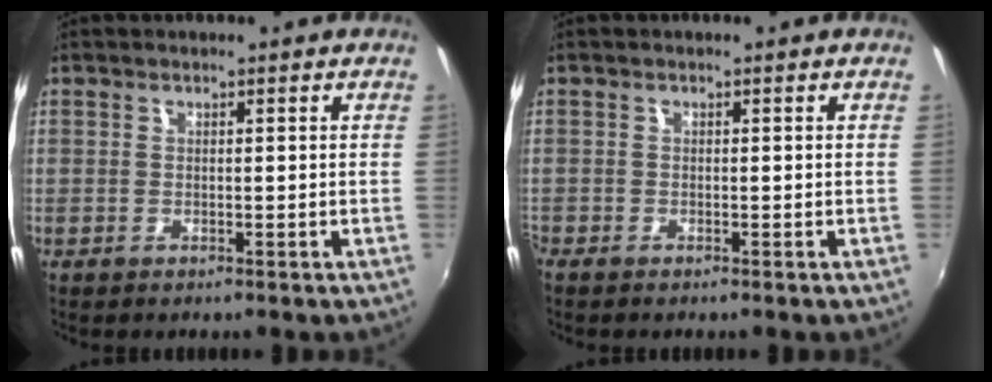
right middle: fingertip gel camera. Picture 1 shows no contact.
{"total": 0.6, "force": [-0.6, 0.1, 0.2], "torque": [-0.005, -0.004, -0.014]}